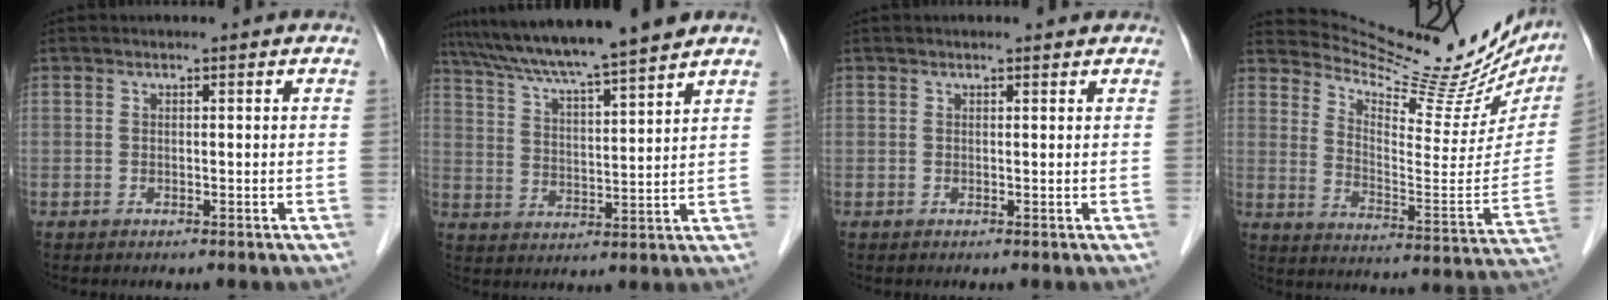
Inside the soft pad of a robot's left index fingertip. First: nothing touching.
{"total": 13.8, "force": [12.0, -0.8, 6.7], "torque": [-0.120, 0.019, 0.192]}
{"total": 1.1, "force": [1.0, 0.2, 0.3], "torque": [-0.012, 0.003, 0.012]}
{"total": 23.1, "force": [21.4, 5.2, 7.1], "torque": [-0.100, -0.065, 0.281]}